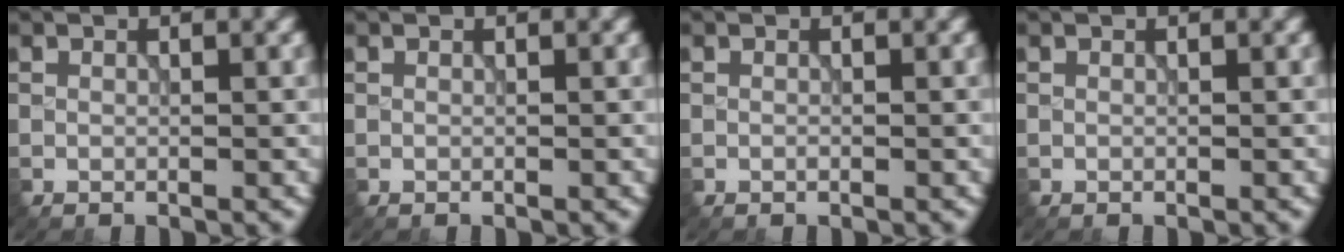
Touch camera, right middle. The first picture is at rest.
{"total": 0.0}
{"total": 0.0}
{"total": 0.0}